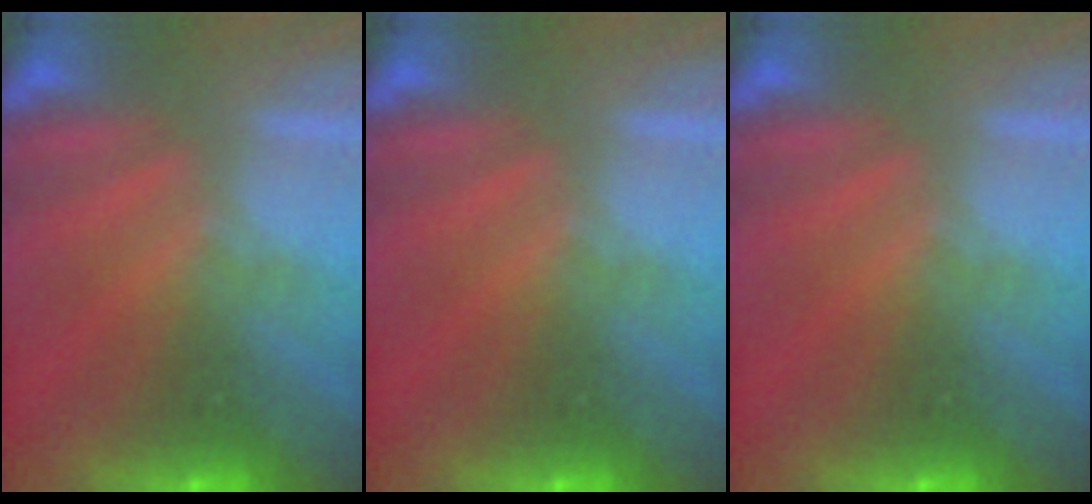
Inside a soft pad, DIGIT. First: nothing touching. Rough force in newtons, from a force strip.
{"total": 0.0}
{"total": 0.0}